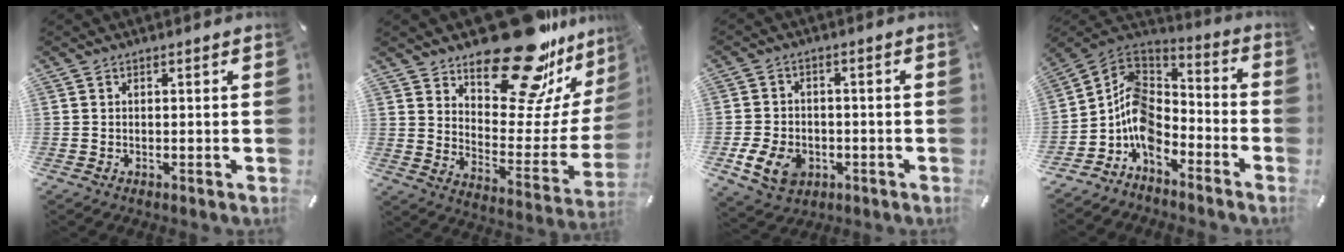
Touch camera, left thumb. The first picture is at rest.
{"total": 25.8, "force": [19.9, 10.7, 12.4], "torque": [-0.159, -0.140, 0.331]}
{"total": 9.1, "force": [-2.9, 7.0, 5.0], "torque": [-0.096, 0.012, -0.052]}
{"total": 10.0, "force": [-6.5, 6.4, 4.1], "torque": [-0.104, 0.011, -0.128]}